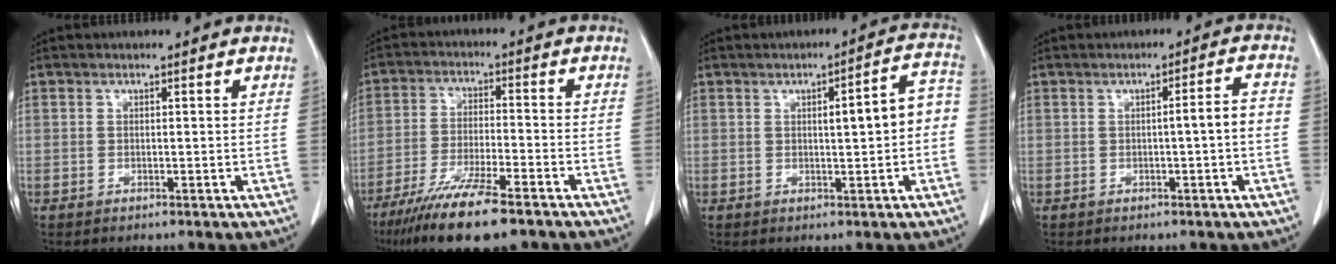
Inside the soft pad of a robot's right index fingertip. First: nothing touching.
{"total": 12.8, "force": [-9.2, 1.6, 8.8], "torque": [-0.159, -0.033, -0.155]}
{"total": 6.5, "force": [-0.1, 1.1, 6.4], "torque": [-0.087, 0.026, -0.001]}
{"total": 3.5, "force": [-0.7, -0.2, 3.5], "torque": [-0.048, 0.007, -0.009]}